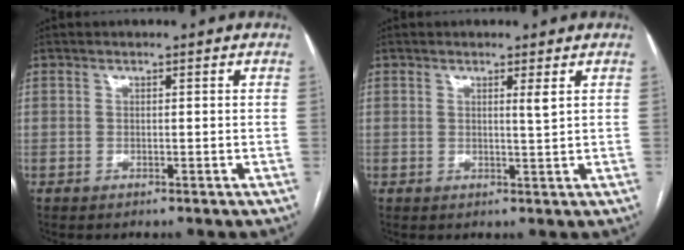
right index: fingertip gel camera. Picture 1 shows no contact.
{"total": 1.5, "force": [0.7, -0.3, 1.3], "torque": [-0.023, -0.007, 0.012]}